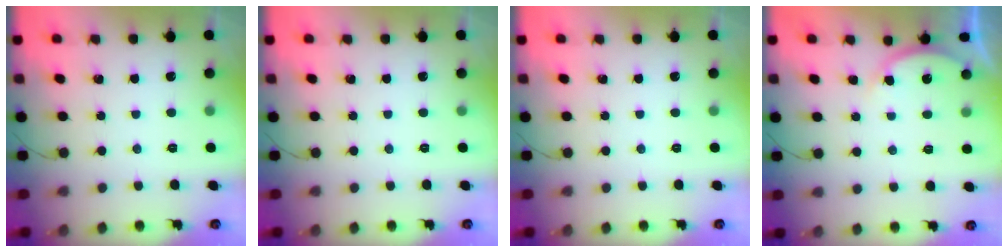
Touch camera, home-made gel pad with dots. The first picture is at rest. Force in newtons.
{"total": 0.0}
{"total": 0.0}
{"total": 3.8, "press": 3.8, "slide": 0.6}